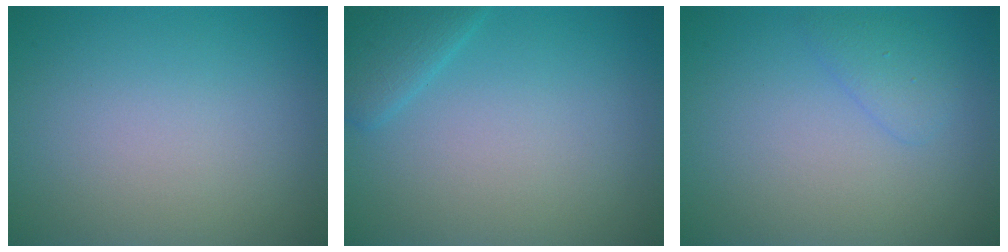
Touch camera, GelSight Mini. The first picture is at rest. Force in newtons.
{"total": 2.3, "press": 2.3, "slide": 0.1}
{"total": 1.4, "press": 1.4, "slide": 0.2}